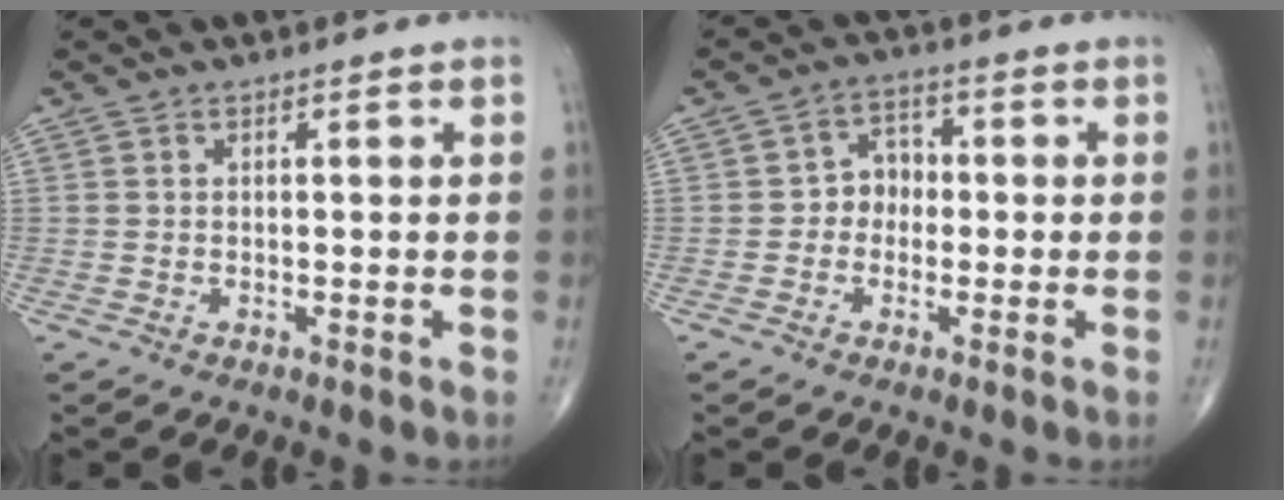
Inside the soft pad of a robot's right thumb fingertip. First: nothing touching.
{"total": 4.7, "force": [-0.6, 4.0, 2.4], "torque": [-0.009, 0.020, -0.024]}